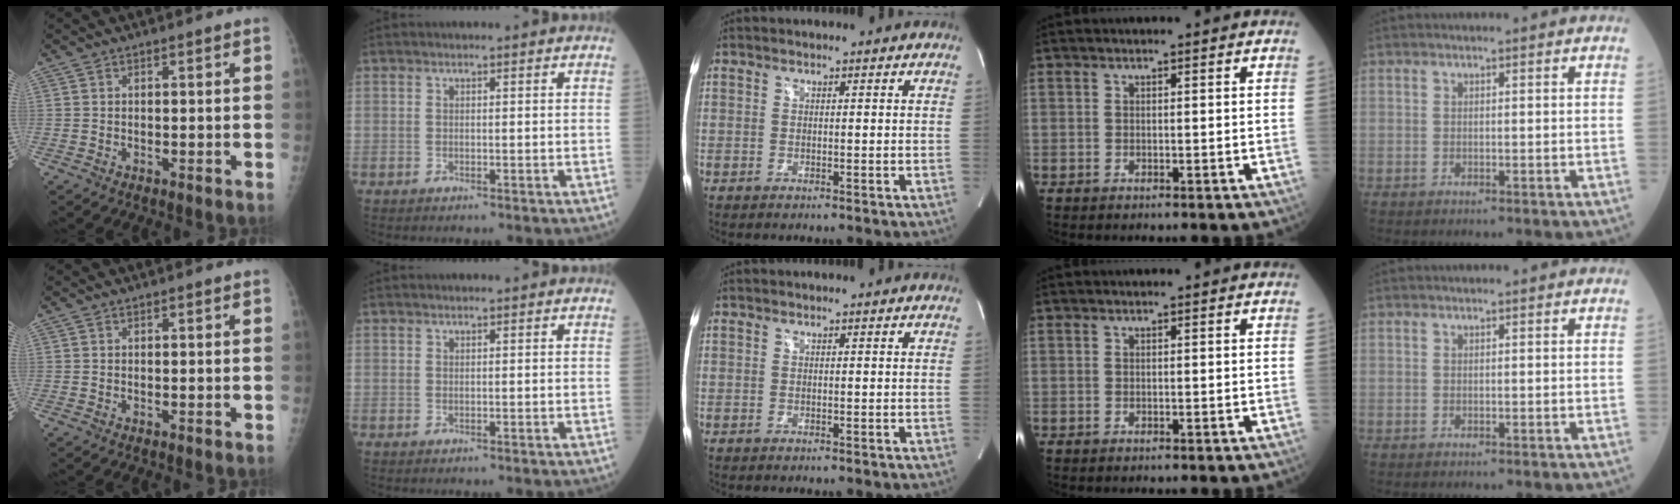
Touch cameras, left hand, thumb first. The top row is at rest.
{}